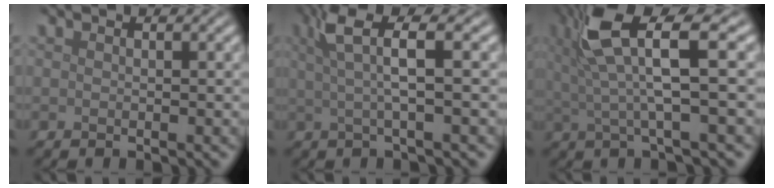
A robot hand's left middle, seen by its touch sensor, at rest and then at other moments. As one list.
[{"total": 4.5, "force": [1.3, 0.8, 4.2], "torque": [-0.075, 0.010, 0.023]}, {"total": 7.3, "force": [2.6, 1.6, 6.6], "torque": [-0.125, 0.012, 0.045]}]